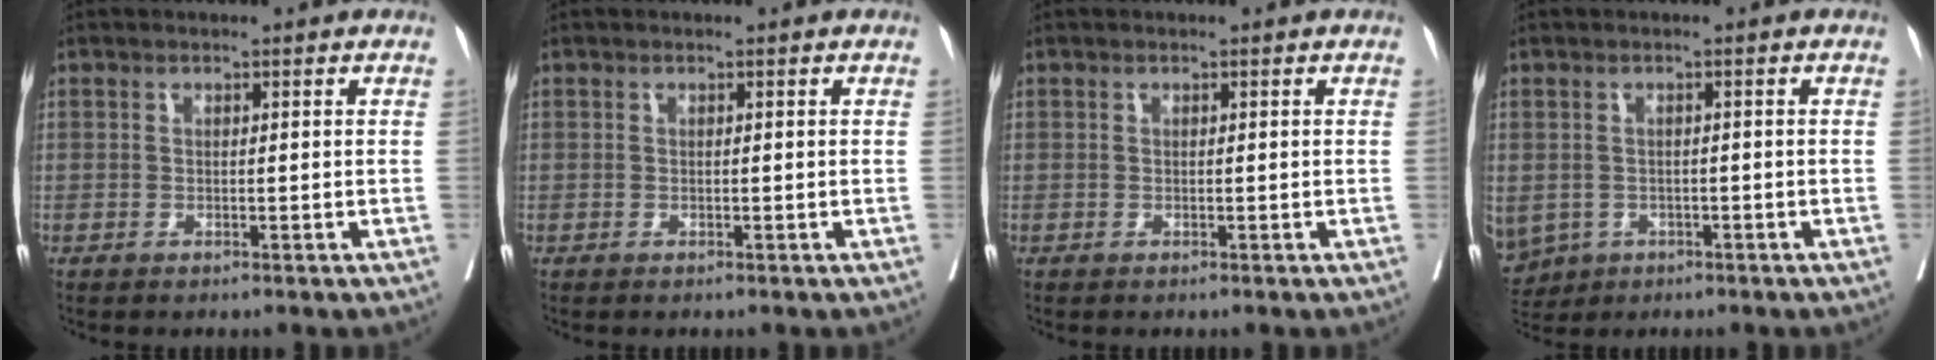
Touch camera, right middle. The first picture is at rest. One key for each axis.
{"total": 0.0}
{"total": 0.0}
{"total": 11.1, "fx": -4.3, "fy": 9.4, "fz": 4.0, "tx": -0.131, "ty": -0.007, "tz": -0.055}